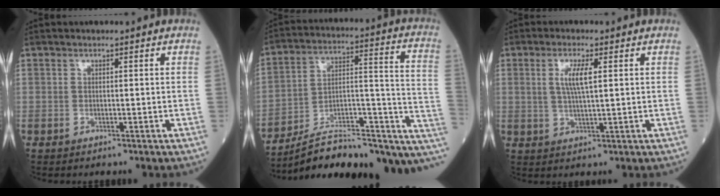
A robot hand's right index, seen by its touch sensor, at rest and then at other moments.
{"total": 22.0, "force": [-14.1, 7.5, 15.2], "torque": [-0.164, 0.065, -0.203]}
{"total": 4.6, "force": [1.2, 0.6, 4.3], "torque": [-0.089, 0.000, 0.025]}